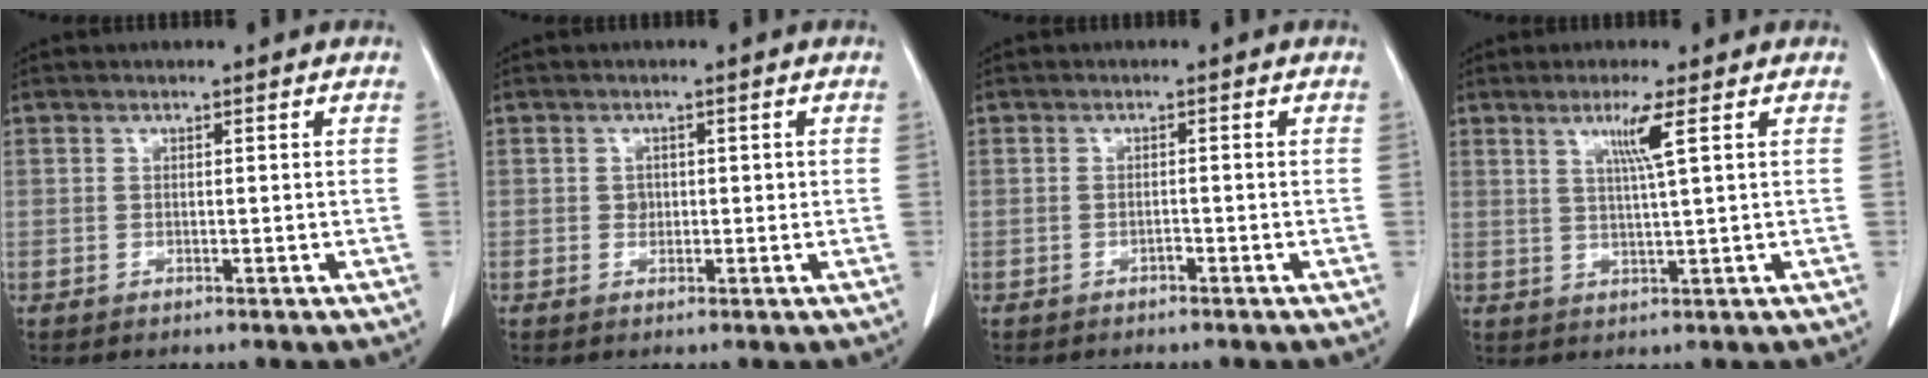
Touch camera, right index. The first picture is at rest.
{"total": 1.5, "force": [0.1, 1.3, 0.7], "torque": [-0.008, 0.002, 0.004]}
{"total": 0.5, "force": [-0.4, 0.2, 0.3], "torque": [-0.007, 0.000, -0.008]}
{"total": 4.3, "force": [1.8, -1.0, 3.7], "torque": [-0.072, -0.006, 0.036]}